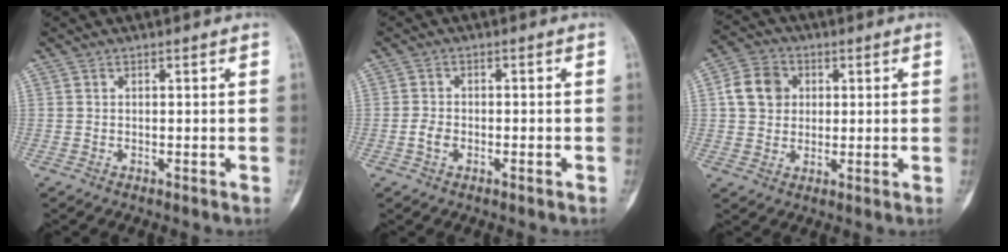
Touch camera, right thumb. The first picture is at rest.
{"total": 2.4, "force": [-1.1, 1.4, 1.7], "torque": [-0.035, 0.010, -0.022]}
{"total": 7.6, "force": [1.5, 6.5, 3.7], "torque": [-0.048, 0.005, 0.020]}